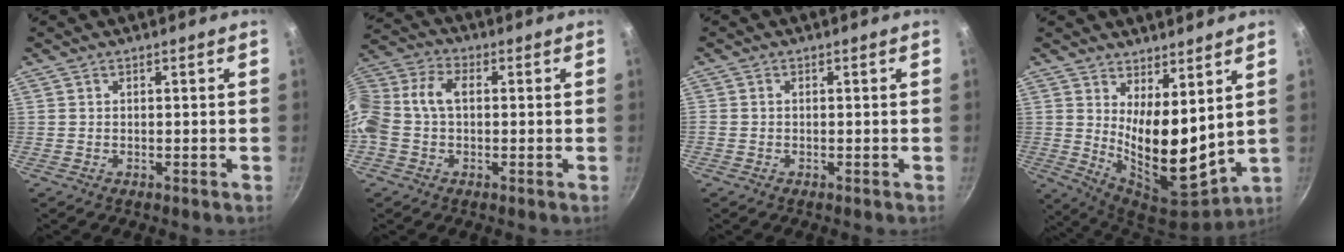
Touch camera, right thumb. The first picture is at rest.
{"total": 11.6, "force": [0.0, 7.7, 8.6], "torque": [-0.176, 0.036, -0.021]}
{"total": 0.6, "force": [-0.2, 0.5, 0.3], "torque": [-0.006, 0.003, -0.005]}
{"total": 13.6, "force": [4.6, 5.7, 11.4], "torque": [-0.160, -0.069, 0.089]}